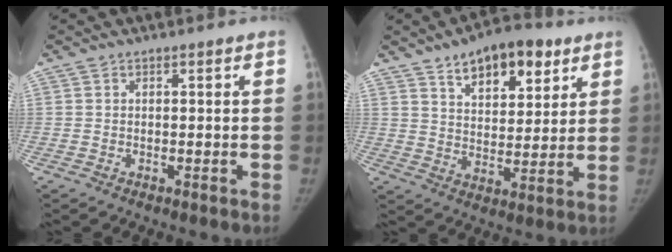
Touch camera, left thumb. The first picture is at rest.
{"total": 14.2, "force": [8.2, 7.1, 9.1], "torque": [-0.092, -0.033, 0.127]}